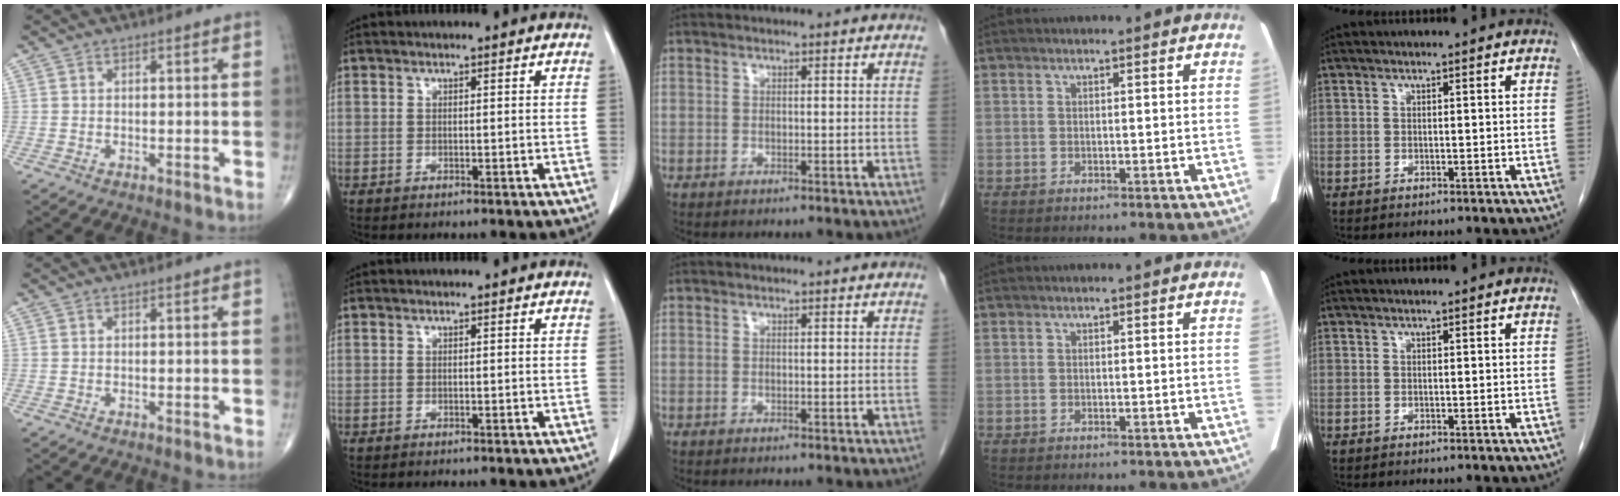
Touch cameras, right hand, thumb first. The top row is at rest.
{}